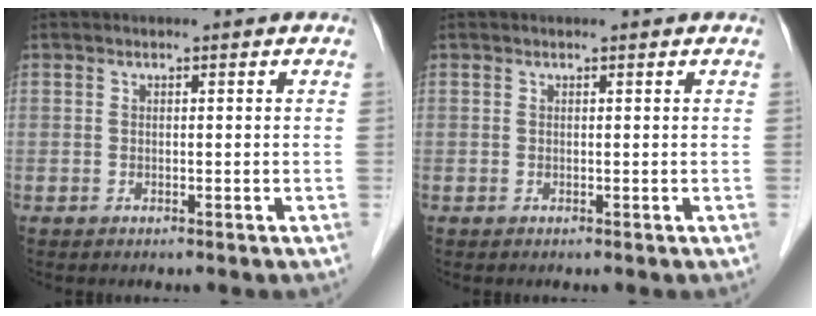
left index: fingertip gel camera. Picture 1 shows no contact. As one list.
[{"total": 0.6, "force": [0.5, 0.0, 0.2], "torque": [-0.005, 0.001, 0.008]}]